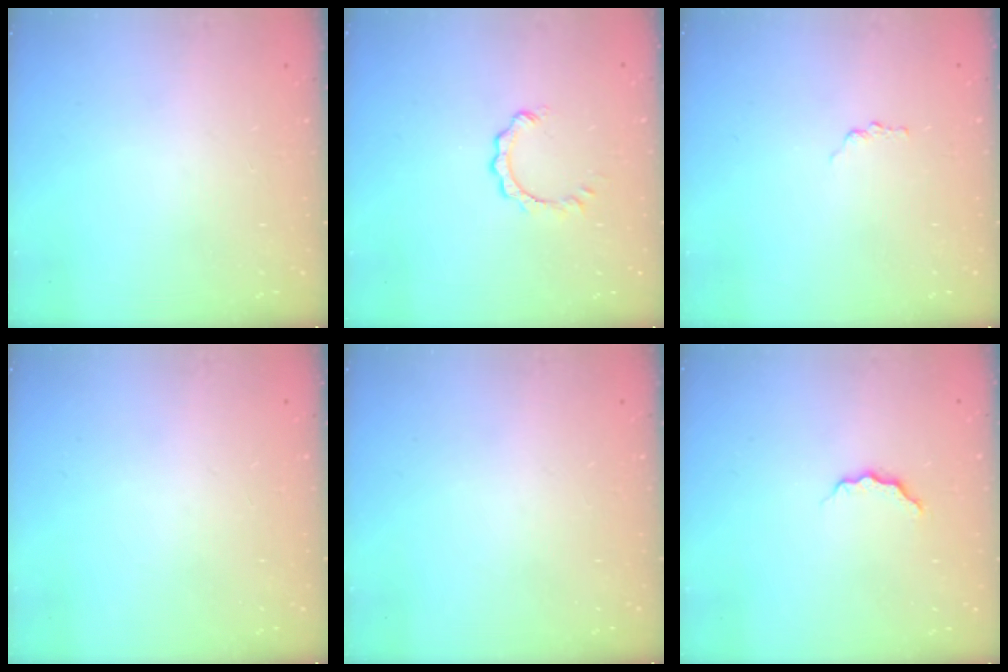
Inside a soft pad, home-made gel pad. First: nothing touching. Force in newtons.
{"total": 1.3, "press": 1.2, "slide": 0.2}
{"total": 1.2, "press": 1.2, "slide": 0.2}
{"total": 0.0}
{"total": 0.0}
{"total": 3.5, "press": 3.5, "slide": 0.4}